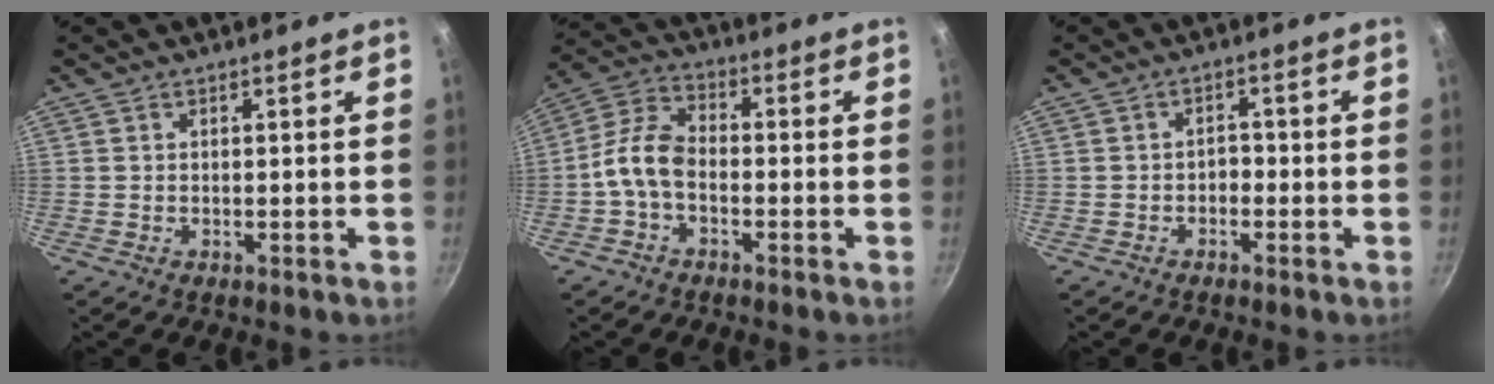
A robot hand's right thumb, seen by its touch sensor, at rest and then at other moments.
{"total": 7.8, "force": [-2.2, 4.5, 6.0], "torque": [-0.122, 0.036, -0.058]}
{"total": 2.0, "force": [-0.9, 1.4, 1.1], "torque": [-0.004, 0.016, -0.017]}